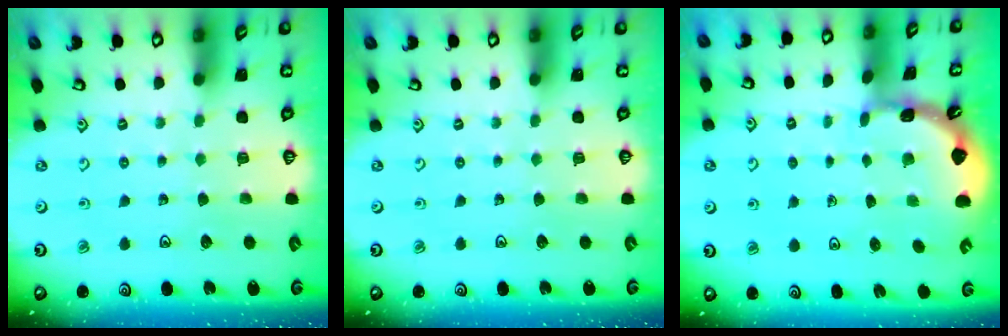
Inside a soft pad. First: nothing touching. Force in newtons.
{"total": 0.0}
{"total": 1.6, "press": 1.6, "slide": 0.1}